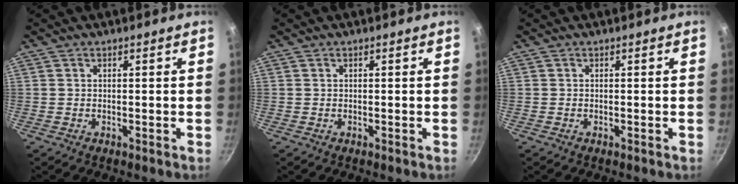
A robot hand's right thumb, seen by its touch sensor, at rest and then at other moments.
{"total": 0.0}
{"total": 0.0}